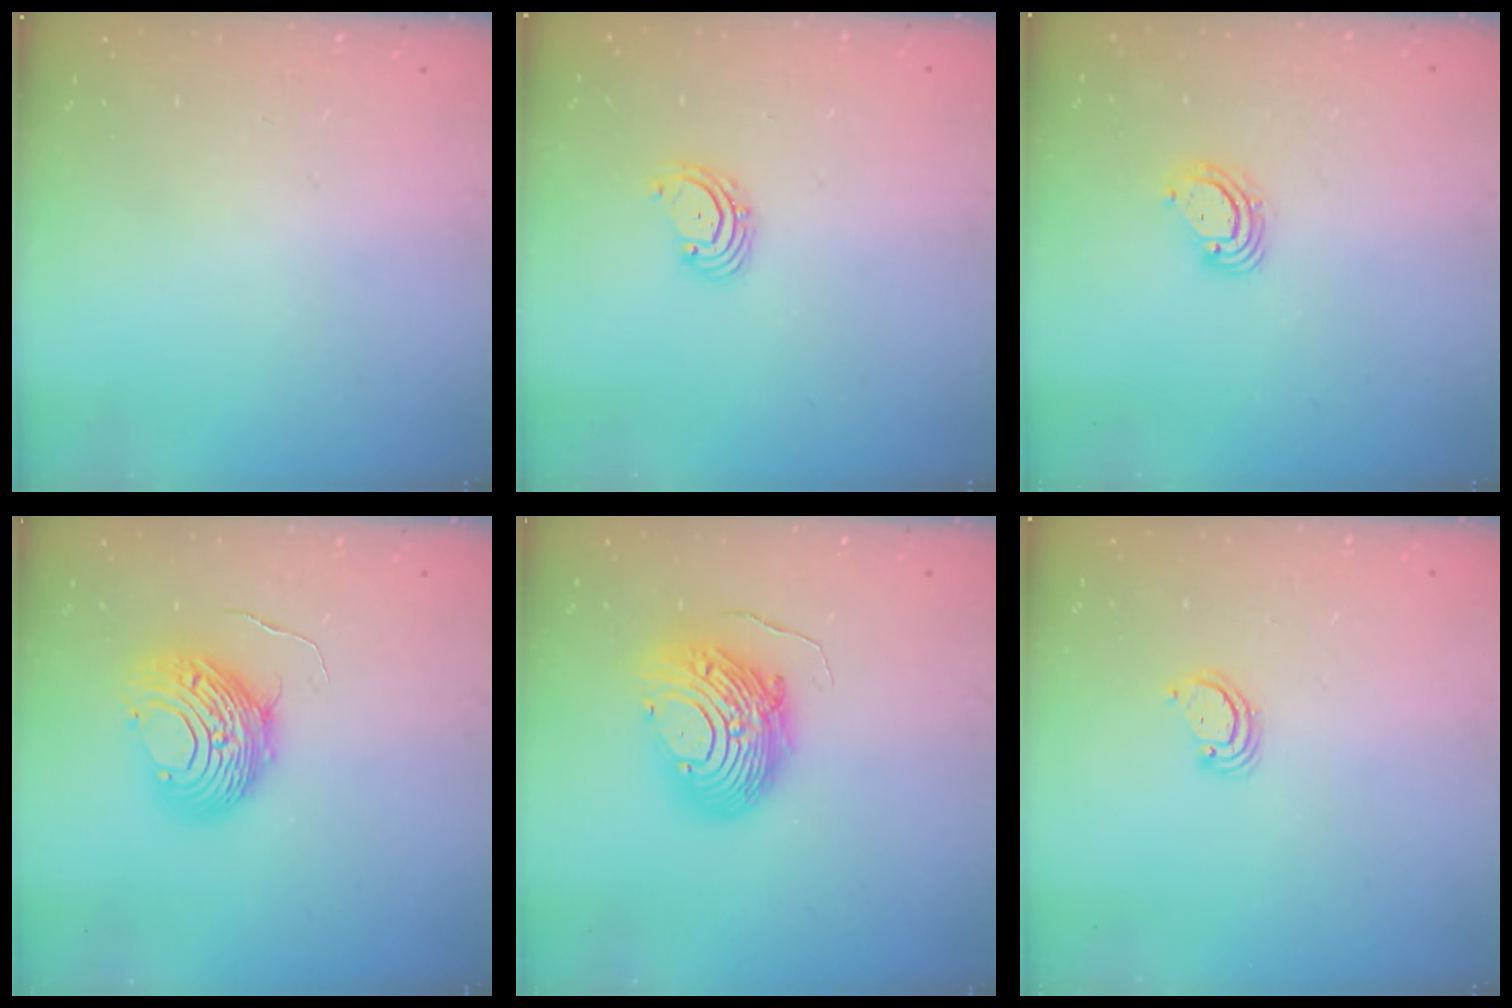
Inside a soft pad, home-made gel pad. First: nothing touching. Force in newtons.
{"total": 2.6, "press": 2.5, "slide": 0.6}
{"total": 4.1, "press": 4.1, "slide": 0.4}
{"total": 11.0, "press": 11.0, "slide": 1.0}
{"total": 15.1, "press": 15.1, "slide": 1.6}
{"total": 2.6, "press": 2.6, "slide": 0.2}